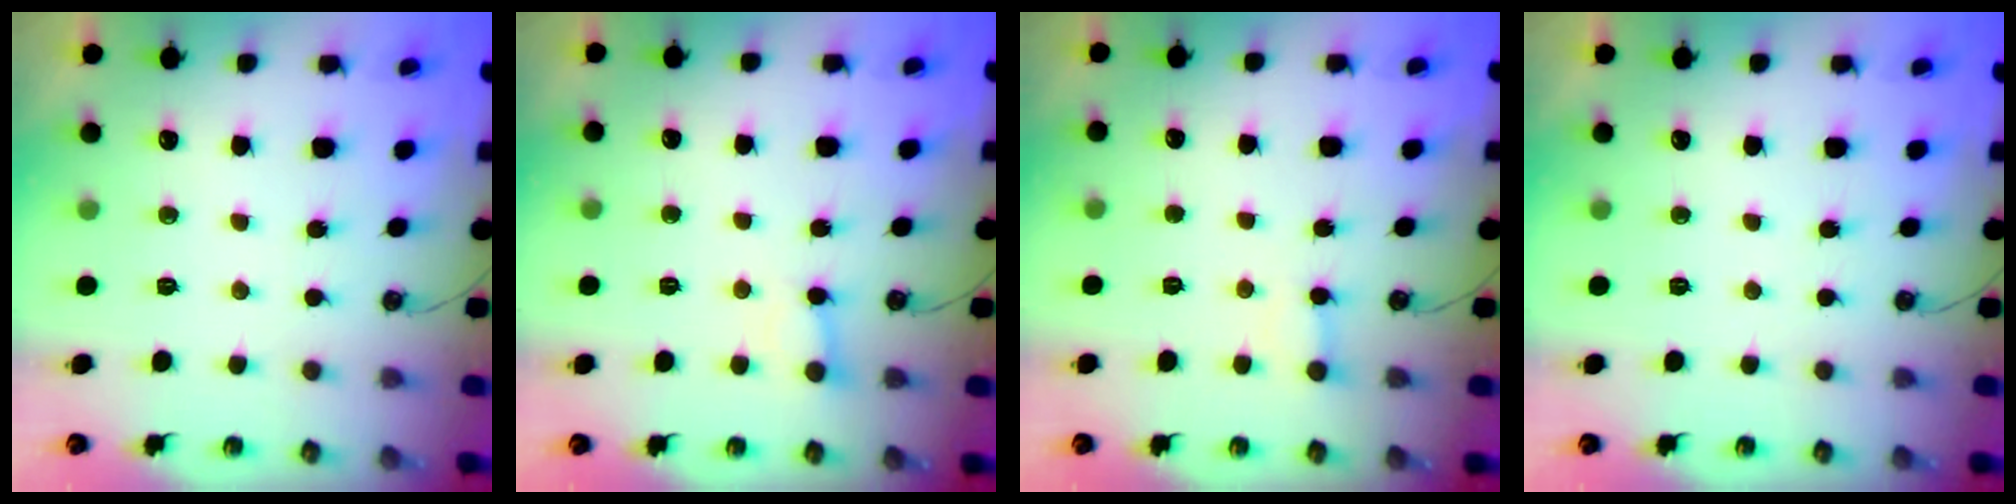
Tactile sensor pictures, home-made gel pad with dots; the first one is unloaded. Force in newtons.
{"total": 5.5, "press": 5.4, "slide": 0.5}
{"total": 2.4, "press": 2.4, "slide": 0.1}
{"total": 0.0}